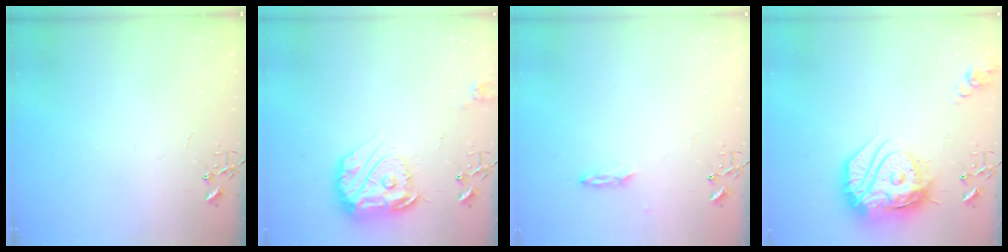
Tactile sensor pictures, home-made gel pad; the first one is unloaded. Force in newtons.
{"total": 17.2, "press": 17.1, "slide": 1.4}
{"total": 2.3, "press": 2.2, "slide": 0.4}
{"total": 23.9, "press": 23.8, "slide": 2.1}